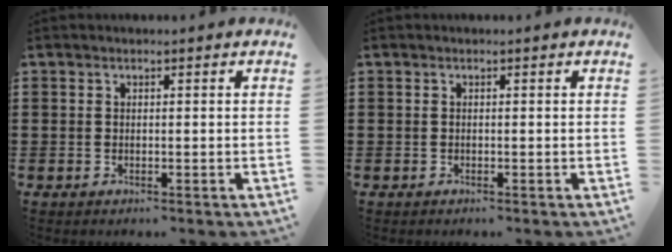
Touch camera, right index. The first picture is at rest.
{"total": 0.0}